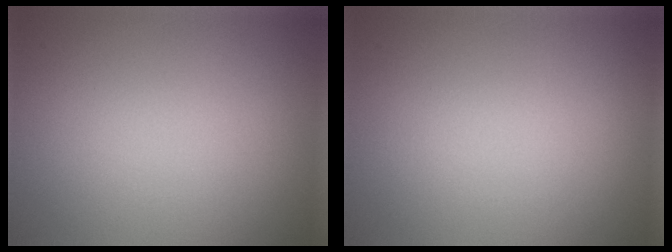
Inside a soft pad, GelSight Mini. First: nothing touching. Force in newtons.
{"total": 0.0}